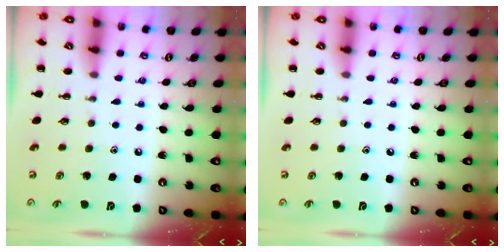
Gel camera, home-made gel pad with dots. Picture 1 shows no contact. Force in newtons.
{"total": 0.0}